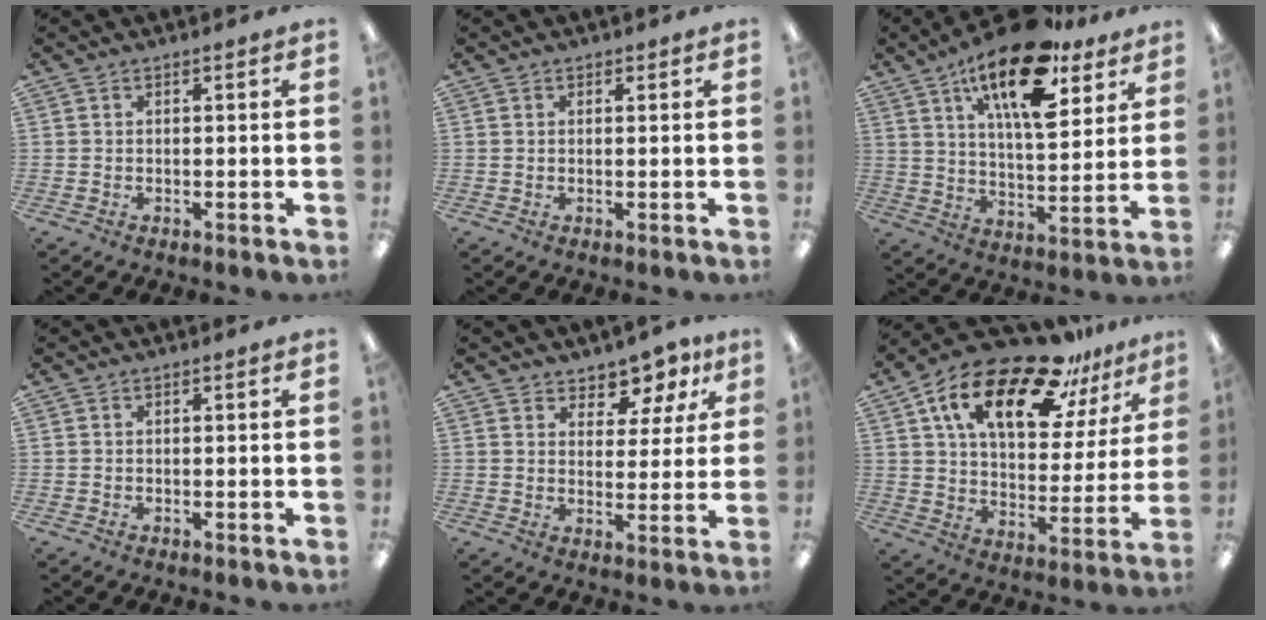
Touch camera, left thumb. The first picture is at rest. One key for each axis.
{"total": 0.6, "fx": 0.5, "fy": 0.4, "fz": 0.1, "tx": 0.005, "ty": -0.002, "tz": 0.007}
{"total": 20.2, "fx": 12.5, "fy": 8.2, "fz": 13.7, "tx": -0.223, "ty": -0.061, "tz": 0.206}
{"total": 0.0}
{"total": 7.5, "fx": 6.3, "fy": 3.6, "fz": 1.6, "tx": -0.025, "ty": -0.047, "tz": 0.115}
{"total": 21.5, "fx": 13.8, "fy": 9.3, "fz": 13.5, "tx": -0.240, "ty": -0.072, "tz": 0.238}